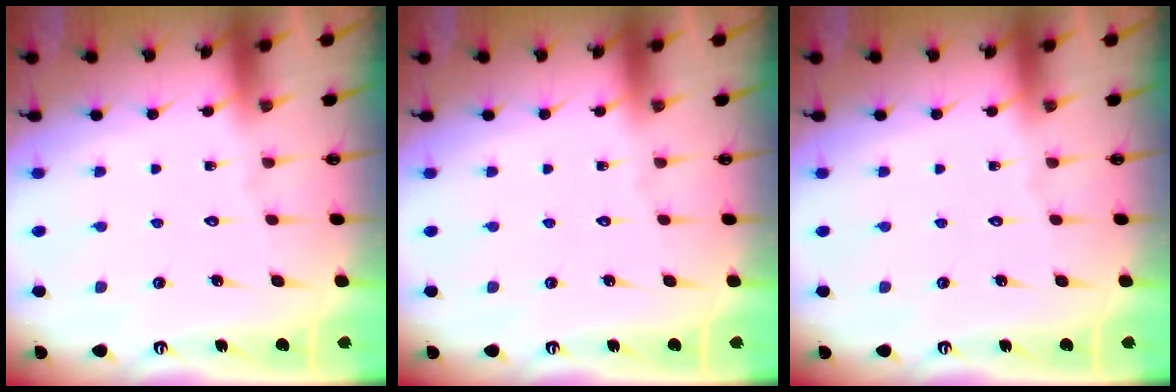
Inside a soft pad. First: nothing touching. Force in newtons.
{"total": 0.0}
{"total": 0.0}